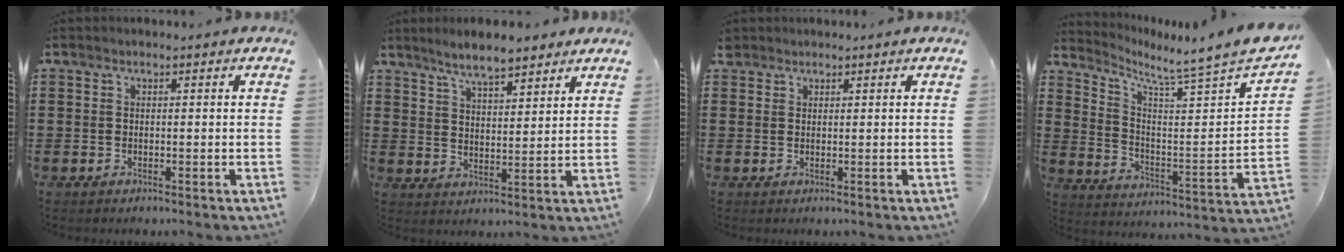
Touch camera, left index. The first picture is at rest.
{"total": 5.8, "force": [5.2, 1.0, 2.4], "torque": [-0.063, -0.008, 0.095]}
{"total": 1.3, "force": [1.1, 0.7, 0.1], "torque": [-0.006, 0.003, 0.023]}
{"total": 5.2, "force": [4.6, -1.3, 2.2], "torque": [-0.056, -0.061, 0.063]}